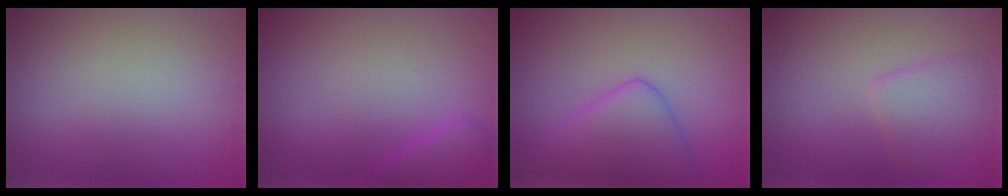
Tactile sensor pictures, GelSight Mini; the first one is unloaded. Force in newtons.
{"total": 2.0, "press": 2.0, "slide": 0.1}
{"total": 5.0, "press": 5.0, "slide": 0.4}
{"total": 2.4, "press": 2.4, "slide": 0.3}